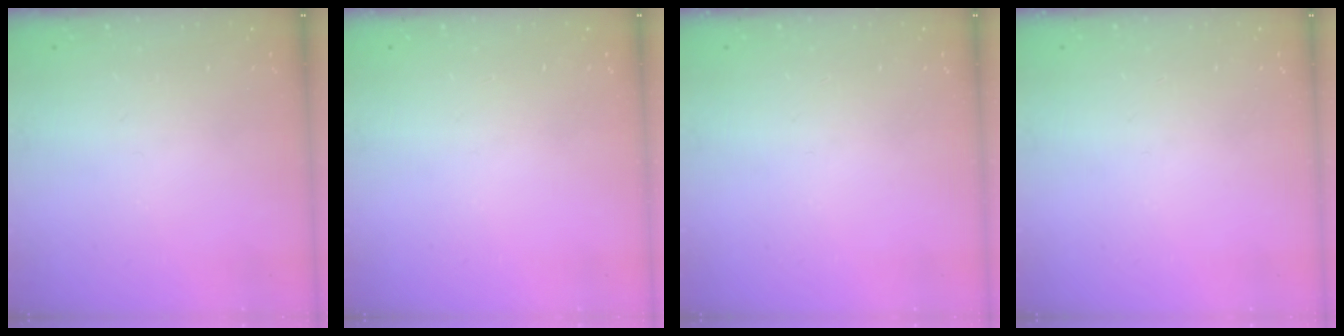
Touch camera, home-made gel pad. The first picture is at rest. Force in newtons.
{"total": 0.0}
{"total": 0.0}
{"total": 0.0}